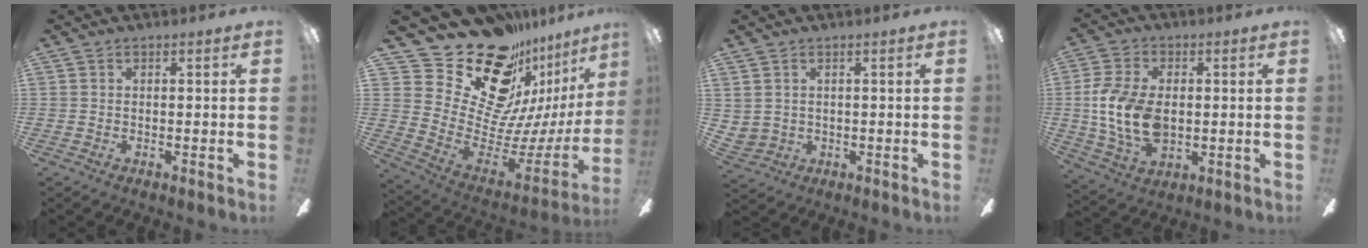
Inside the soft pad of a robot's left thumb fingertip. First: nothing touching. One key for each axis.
{"total": 26.7, "fx": 19.2, "fy": 13.7, "fz": 12.5, "tx": -0.205, "ty": -0.161, "tz": 0.378}
{"total": 2.2, "fx": 1.4, "fy": 1.7, "fz": 0.2, "tx": -0.010, "ty": -0.003, "tz": 0.027}
{"total": 14.5, "fx": -0.5, "fy": 9.3, "fz": 11.1, "tx": -0.249, "ty": 0.007, "tz": -0.007}